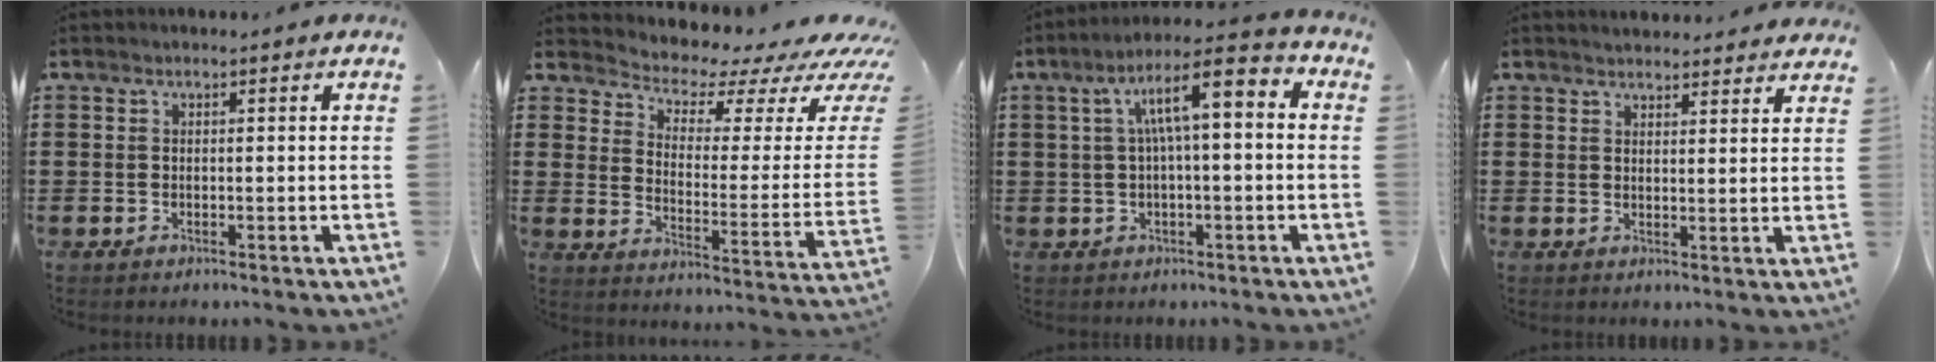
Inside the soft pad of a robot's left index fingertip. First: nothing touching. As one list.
[{"total": 4.6, "force": [4.1, 1.4, 1.3], "torque": [-0.046, -0.039, 0.065]}, {"total": 8.9, "force": [1.7, 2.1, 8.5], "torque": [-0.150, 0.000, 0.023]}, {"total": 2.5, "force": [2.5, 0.1, -0.1], "torque": [-0.005, -0.005, 0.049]}]